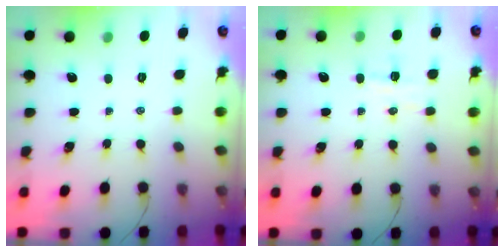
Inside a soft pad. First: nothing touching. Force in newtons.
{"total": 3.8, "press": 3.7, "slide": 0.9}